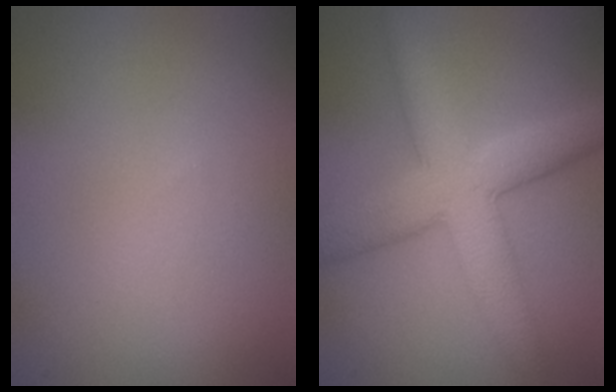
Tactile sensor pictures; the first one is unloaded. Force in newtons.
{"total": 6.8, "press": 6.8, "slide": 0.3}